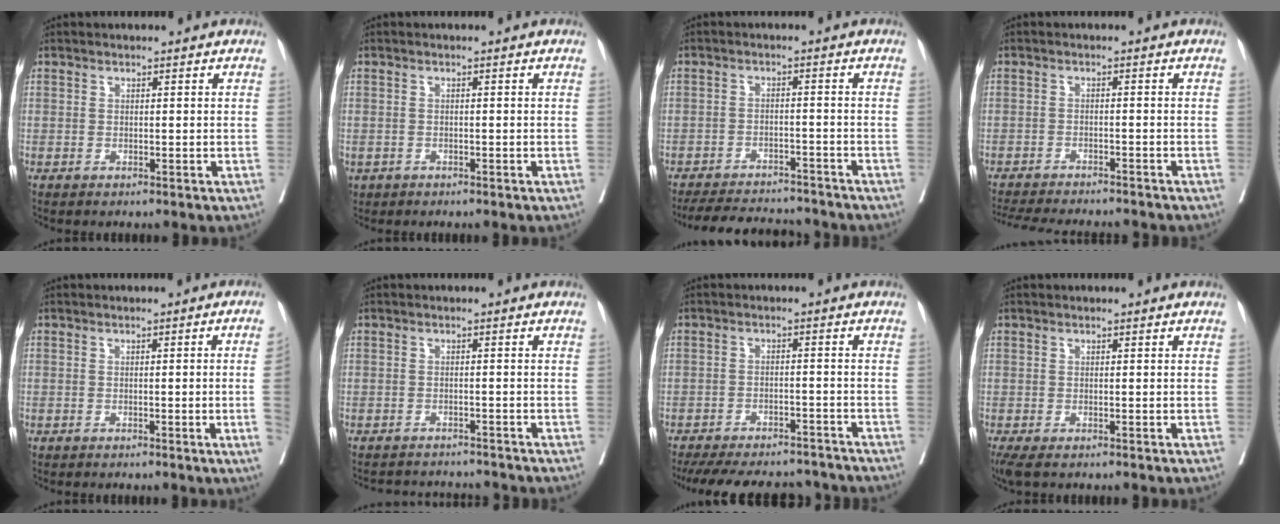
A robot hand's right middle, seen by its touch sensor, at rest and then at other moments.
{"total": 1.6, "force": [-1.0, 1.2, 0.4], "torque": [-0.011, -0.001, -0.015]}
{"total": 11.9, "force": [-10.9, 3.3, 3.2], "torque": [-0.052, 0.005, -0.149]}
{"total": 14.3, "force": [-13.0, 2.3, 5.3], "torque": [-0.104, -0.017, -0.178]}
{"total": 3.5, "force": [-0.8, -1.0, 3.3], "torque": [-0.039, -0.003, -0.012]}
{"total": 7.2, "force": [-7.1, 1.1, 1.0], "torque": [-0.011, 0.003, -0.092]}
{"total": 17.5, "force": [-15.4, 5.6, 6.0], "torque": [-0.139, -0.005, -0.208]}
{"total": 3.4, "force": [-2.6, 1.0, 2.0], "torque": [-0.037, -0.014, -0.044]}